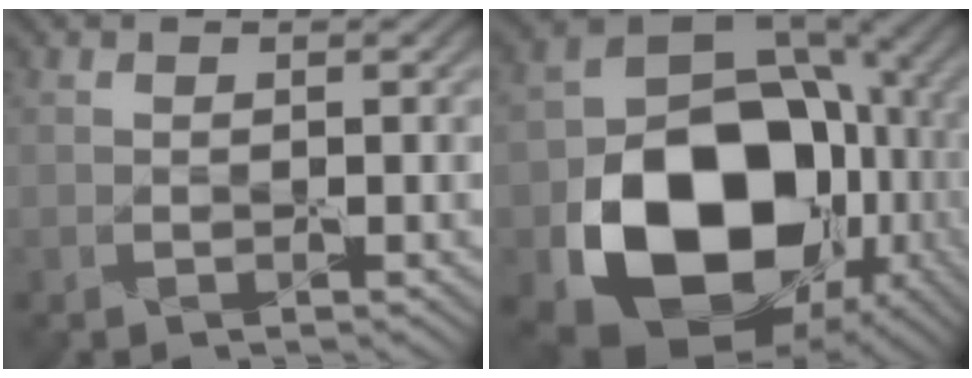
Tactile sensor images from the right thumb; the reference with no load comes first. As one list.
[{"total": 19.7, "force": [-5.2, 14.5, 12.3], "torque": [-0.223, -0.061, -0.068]}]